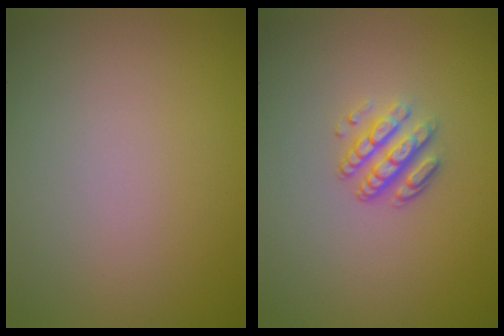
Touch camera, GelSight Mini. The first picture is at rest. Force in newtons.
{"total": 3.4, "press": 2.4, "slide": 2.4}